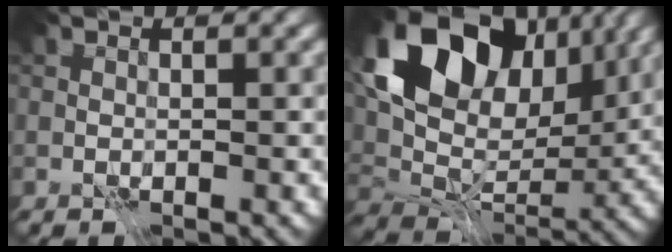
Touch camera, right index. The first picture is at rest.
{"total": 16.2, "force": [5.7, 10.6, 10.8], "torque": [-0.188, 0.031, 0.105]}